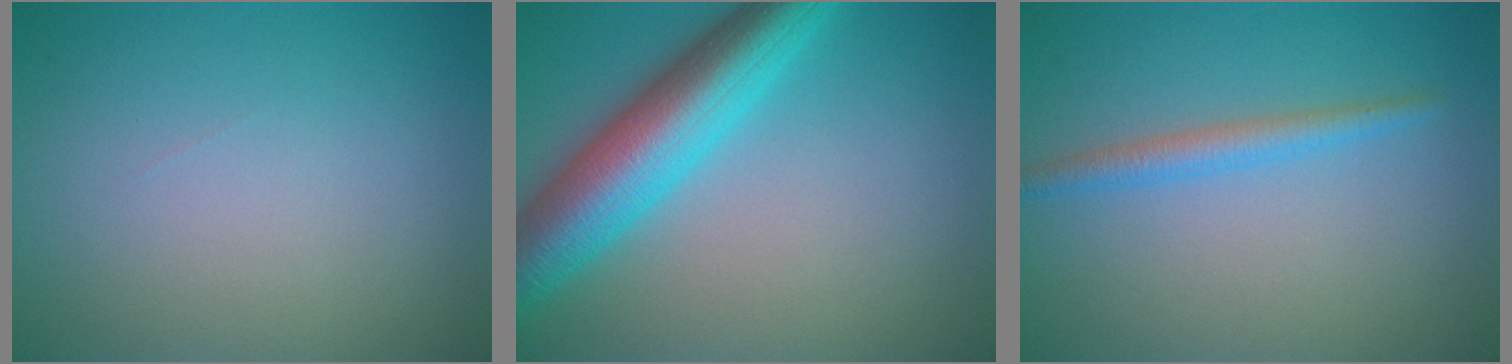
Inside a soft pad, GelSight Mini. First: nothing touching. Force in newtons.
{"total": 8.4, "press": 8.4, "slide": 0.2}
{"total": 2.1, "press": 2.0, "slide": 0.2}